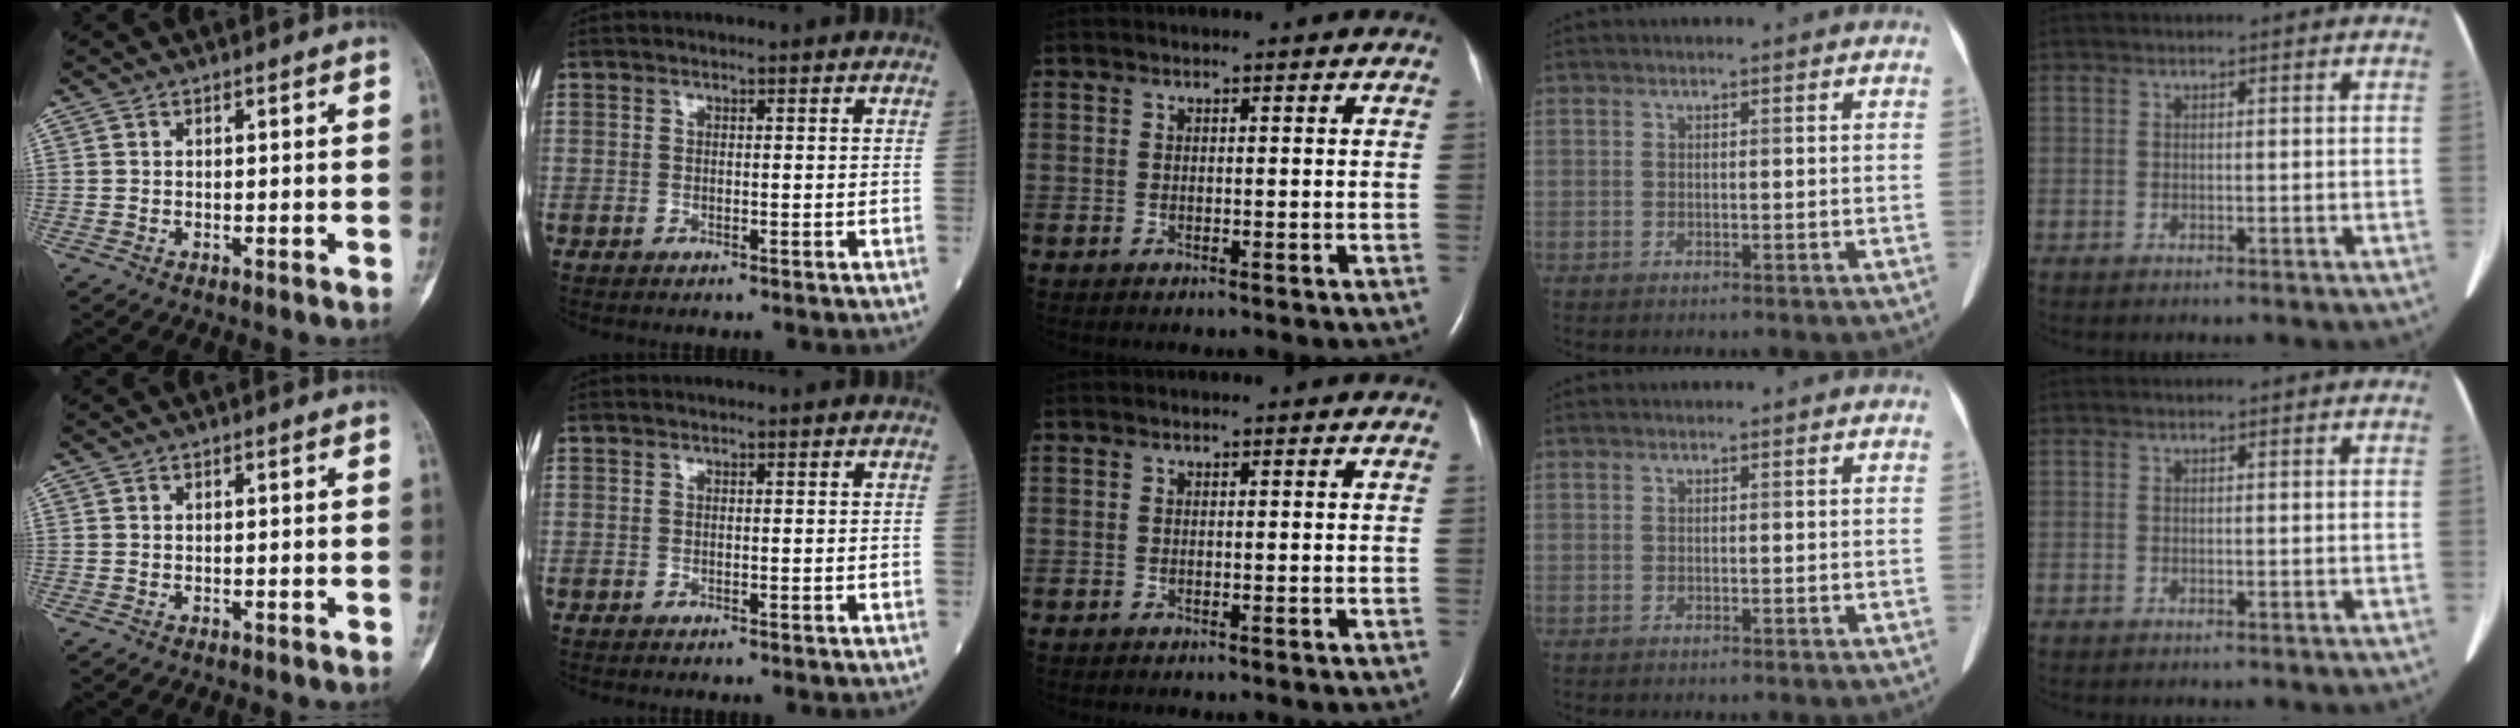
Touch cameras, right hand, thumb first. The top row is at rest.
{}